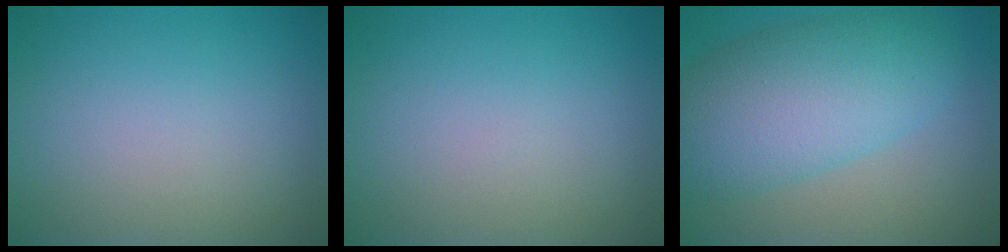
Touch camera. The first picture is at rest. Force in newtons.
{"total": 0.0}
{"total": 8.6, "press": 8.6, "slide": 0.7}